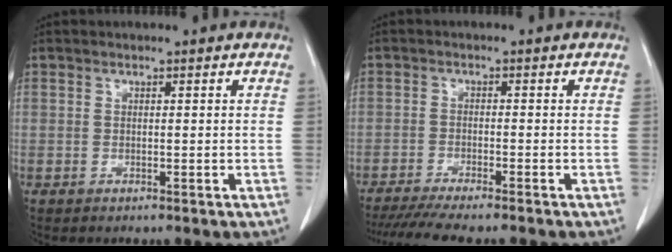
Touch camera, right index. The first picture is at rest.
{"total": 10.1, "force": [-8.7, 0.3, 5.1], "torque": [-0.067, -0.018, -0.135]}